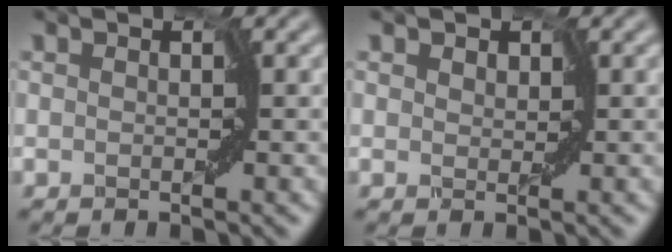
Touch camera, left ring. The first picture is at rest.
{"total": 1.6, "force": [0.8, 1.2, 0.6], "torque": [-0.005, 0.006, 0.002]}